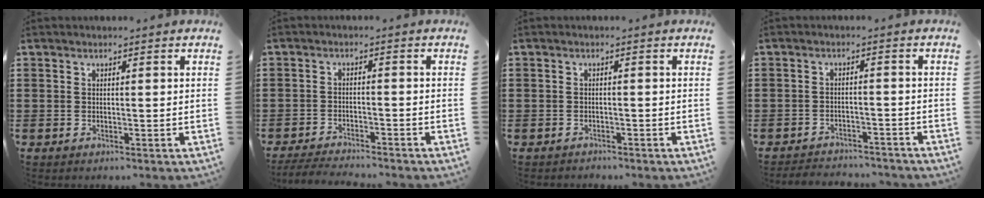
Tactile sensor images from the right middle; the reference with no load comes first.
{"total": 3.4, "force": [-3.4, 0.1, 0.7], "torque": [-0.019, -0.002, -0.071]}
{"total": 1.0, "force": [-0.9, 0.3, -0.1], "torque": [0.001, 0.003, -0.022]}
{"total": 3.0, "force": [-2.9, 0.4, 0.0], "torque": [-0.007, -0.001, -0.063]}